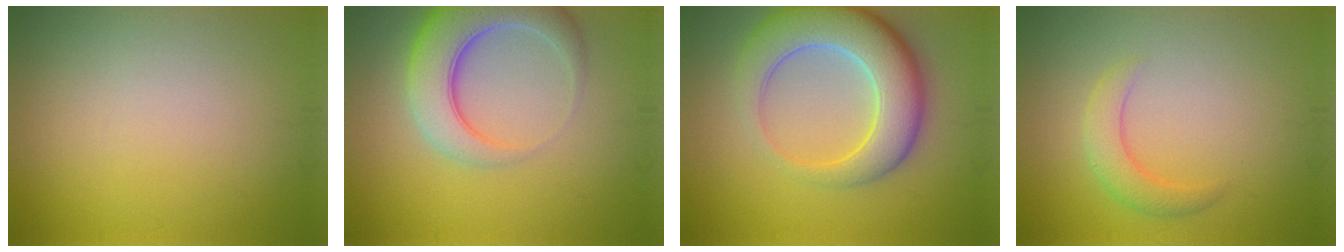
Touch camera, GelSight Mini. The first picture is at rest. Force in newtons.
{"total": 7.2, "press": 7.2, "slide": 0.6}
{"total": 8.5, "press": 8.5, "slide": 0.6}
{"total": 2.5, "press": 2.5, "slide": 0.2}